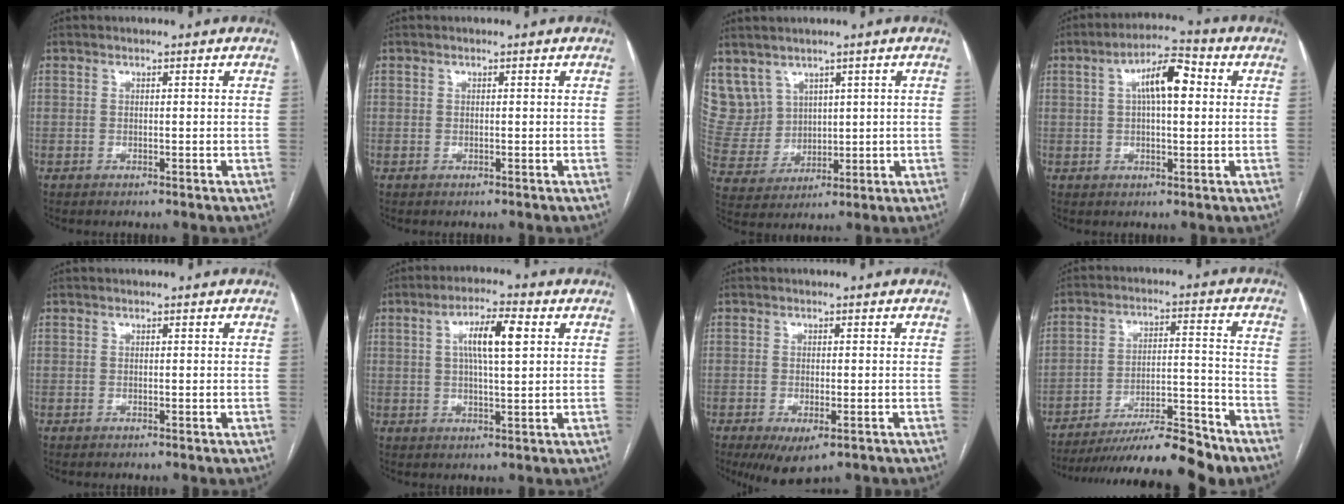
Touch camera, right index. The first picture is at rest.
{"total": 0.0}
{"total": 9.1, "force": [5.2, 7.4, 1.3], "torque": [-0.050, 0.040, 0.130]}
{"total": 8.5, "force": [2.1, 3.3, 7.6], "torque": [-0.124, 0.030, 0.029]}
{"total": 0.0}
{"total": 7.3, "force": [2.0, 1.2, 6.9], "torque": [-0.125, 0.013, 0.035]}
{"total": 5.9, "force": [-3.4, 2.0, 4.4], "torque": [-0.065, -0.015, -0.049]}
{"total": 16.3, "force": [-14.2, 1.2, 7.9], "torque": [-0.120, 0.003, -0.230]}